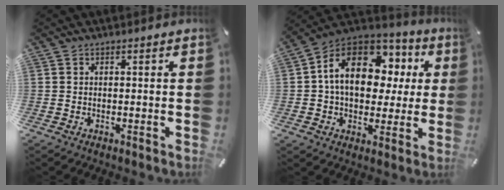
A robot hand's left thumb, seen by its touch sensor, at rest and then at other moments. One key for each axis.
{"total": 17.2, "fx": 4.1, "fy": 12.1, "fz": 11.5, "tx": -0.199, "ty": -0.012, "tz": 0.072}